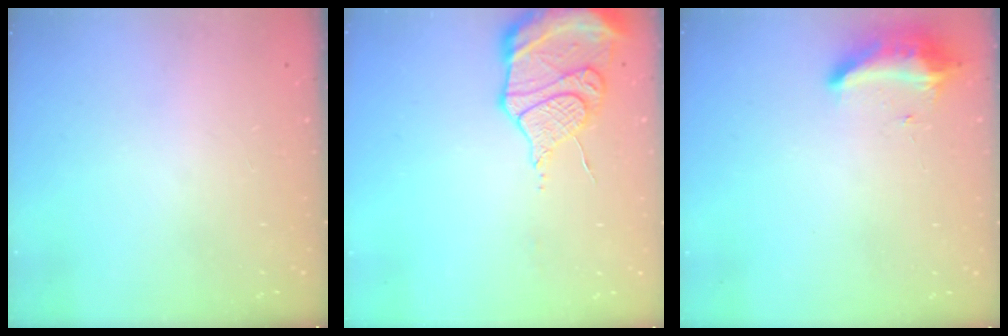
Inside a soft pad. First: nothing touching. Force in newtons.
{"total": 20.8, "press": 18.0, "slide": 10.6}
{"total": 9.3, "press": 9.3, "slide": 0.8}